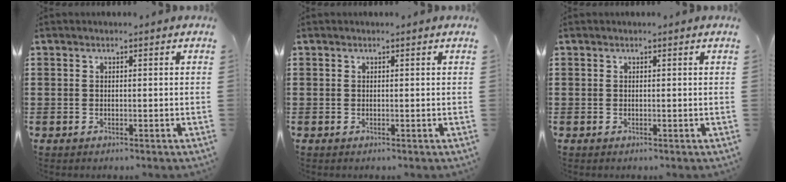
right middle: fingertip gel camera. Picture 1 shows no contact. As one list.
[{"total": 0.0}, {"total": 0.0}]